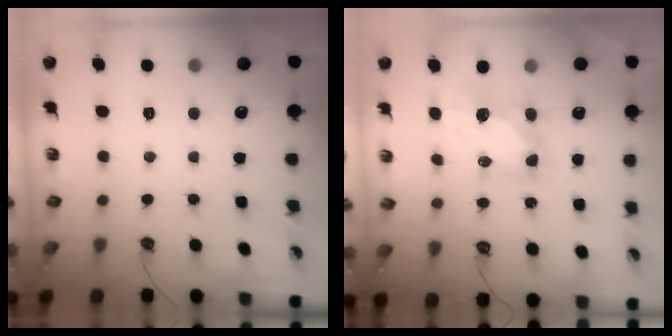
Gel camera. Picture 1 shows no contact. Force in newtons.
{"total": 7.1, "press": 7.1, "slide": 0.3}